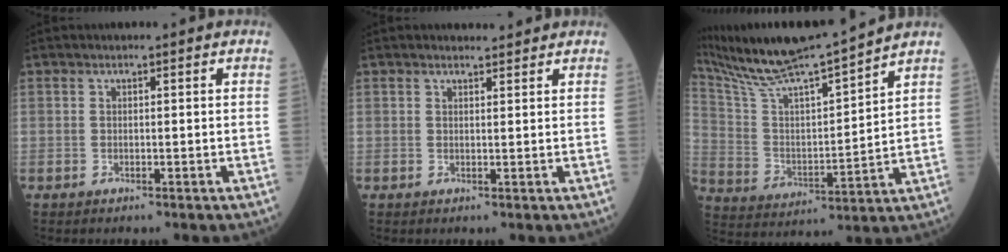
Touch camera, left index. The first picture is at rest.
{"total": 1.7, "force": [1.7, 0.4, 0.1], "torque": [-0.008, 0.003, 0.025]}
{"total": 17.4, "force": [15.8, -0.7, 7.2], "torque": [-0.146, 0.000, 0.281]}